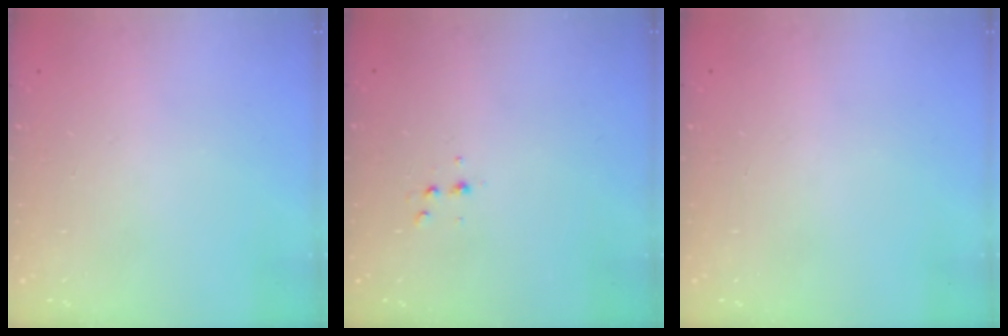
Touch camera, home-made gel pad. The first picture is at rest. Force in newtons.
{"total": 3.7, "press": 3.5, "slide": 1.1}
{"total": 0.0}